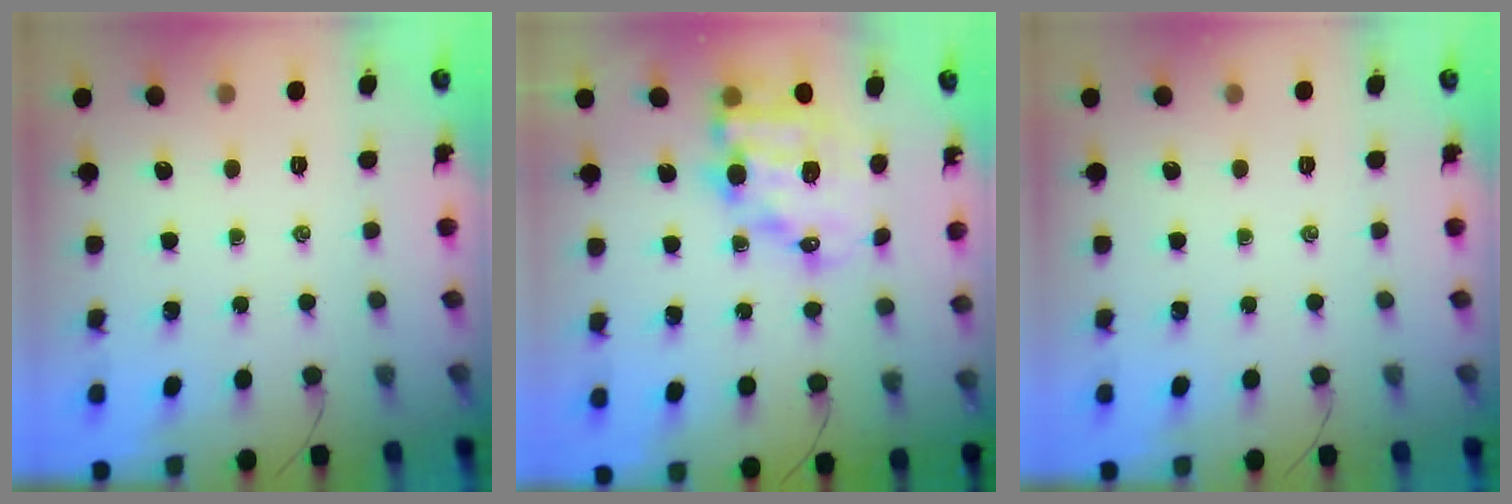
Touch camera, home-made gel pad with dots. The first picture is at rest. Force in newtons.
{"total": 12.7, "press": 12.4, "slide": 2.9}
{"total": 0.0}